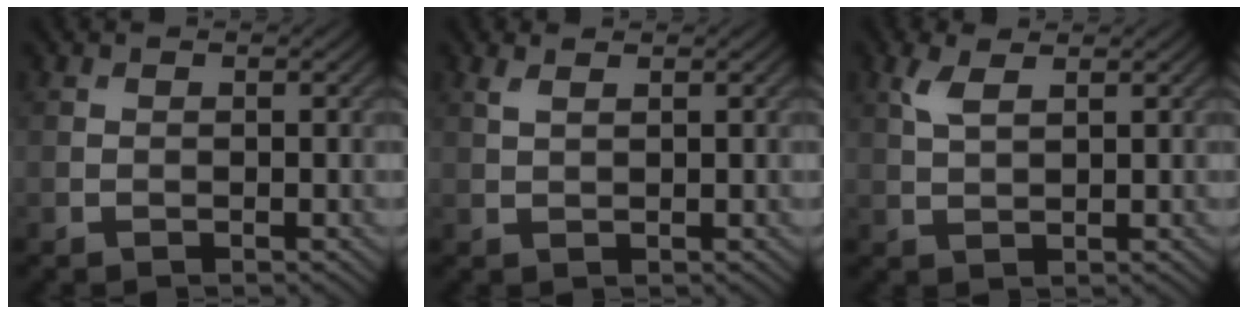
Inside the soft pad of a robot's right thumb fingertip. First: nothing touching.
{"total": 1.3, "force": [0.9, 0.3, 0.8], "torque": [-0.021, 0.003, 0.020]}
{"total": 2.9, "force": [1.6, 1.1, 2.2], "torque": [-0.059, 0.005, 0.035]}